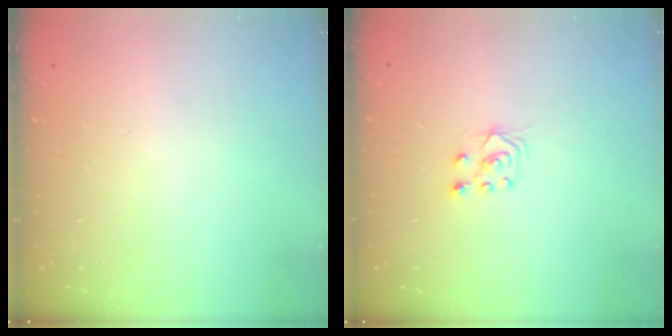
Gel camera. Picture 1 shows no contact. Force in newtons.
{"total": 4.3, "press": 4.3, "slide": 0.6}